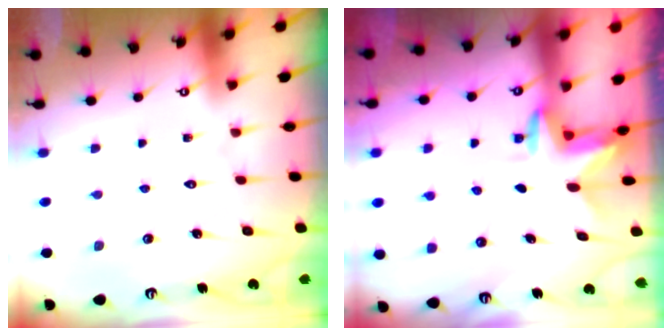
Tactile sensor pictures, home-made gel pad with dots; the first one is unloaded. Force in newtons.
{"total": 2.7, "press": 2.7, "slide": 0.2}